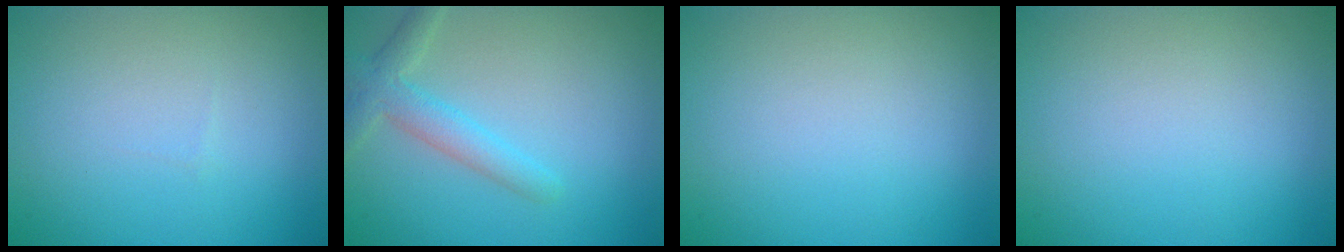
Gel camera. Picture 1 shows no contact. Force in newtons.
{"total": 2.8, "press": 2.8, "slide": 0.1}
{"total": 0.0}
{"total": 0.0}